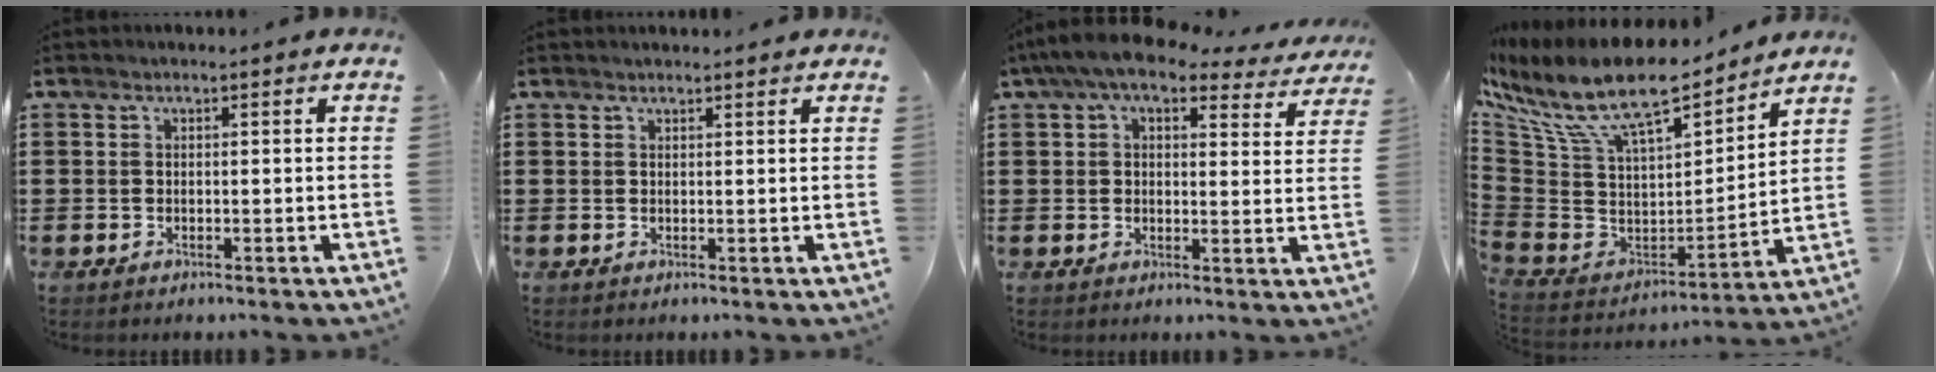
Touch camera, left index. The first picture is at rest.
{"total": 1.0, "force": [1.0, 0.0, 0.3], "torque": [-0.008, -0.002, 0.019]}
{"total": 7.2, "force": [5.6, 1.6, 4.2], "torque": [-0.098, -0.015, 0.100]}
{"total": 13.5, "force": [9.5, 3.9, 8.8], "torque": [-0.207, -0.066, 0.164]}